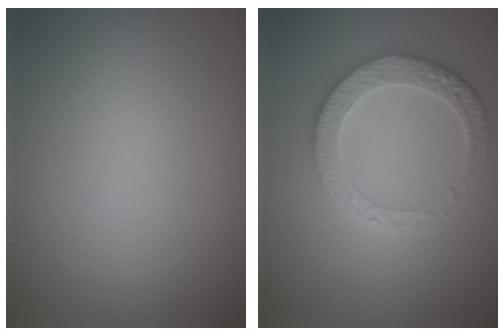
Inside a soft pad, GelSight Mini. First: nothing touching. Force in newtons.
{"total": 3.9, "press": 3.9, "slide": 0.2}